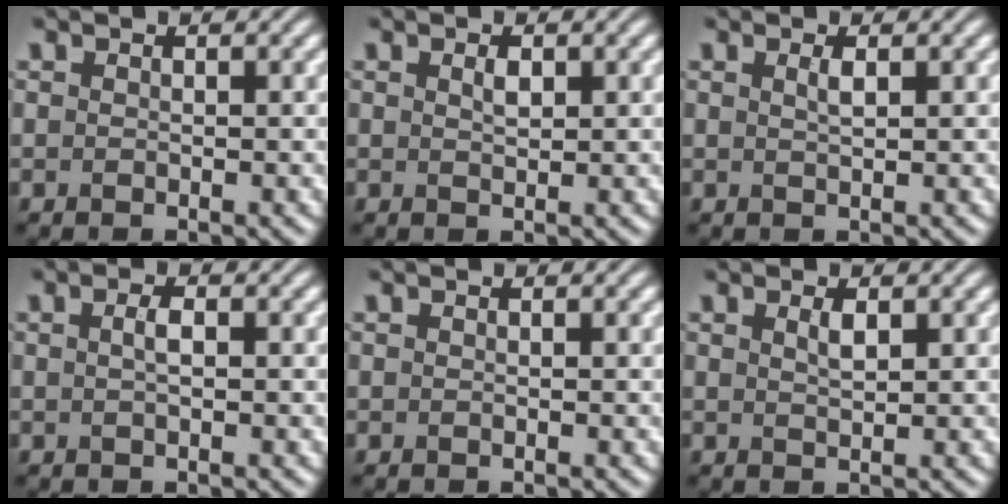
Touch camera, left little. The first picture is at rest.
{"total": 1.0, "force": [0.5, 0.4, 0.8], "torque": [-0.018, 0.000, 0.011]}
{"total": 1.0, "force": [0.5, 0.2, 0.8], "torque": [-0.014, 0.002, 0.008]}
{"total": 1.2, "force": [0.1, 0.3, 1.1], "torque": [-0.024, 0.003, 0.003]}
{"total": 0.0}
{"total": 1.1, "force": [0.7, 0.3, 0.9], "torque": [-0.018, 0.001, 0.012]}